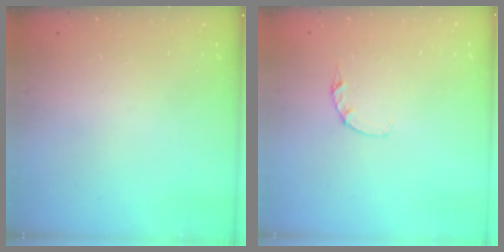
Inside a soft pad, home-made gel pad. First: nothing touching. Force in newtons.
{"total": 1.2, "press": 1.1, "slide": 0.3}